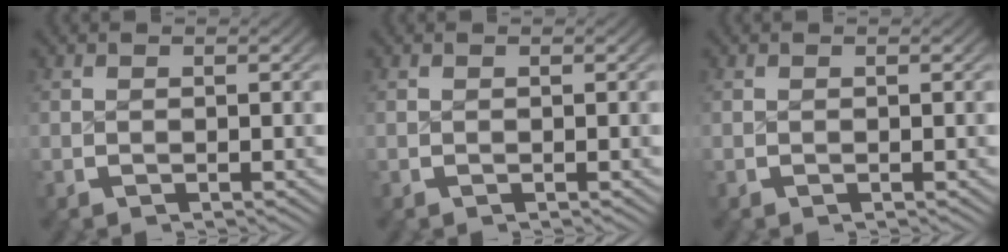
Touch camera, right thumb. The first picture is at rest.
{"total": 0.0}
{"total": 0.0}